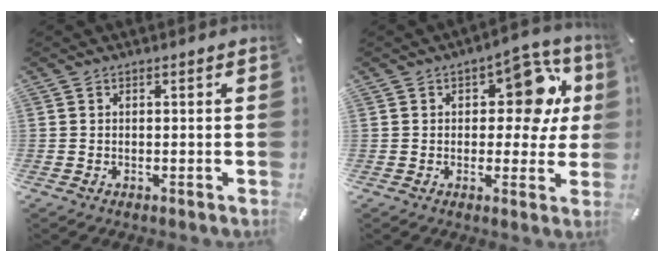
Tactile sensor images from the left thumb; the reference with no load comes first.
{"total": 13.0, "force": [3.8, 7.5, 9.9], "torque": [-0.113, -0.020, 0.061]}